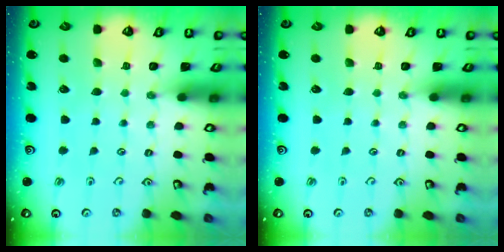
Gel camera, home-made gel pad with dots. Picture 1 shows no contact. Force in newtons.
{"total": 0.0}